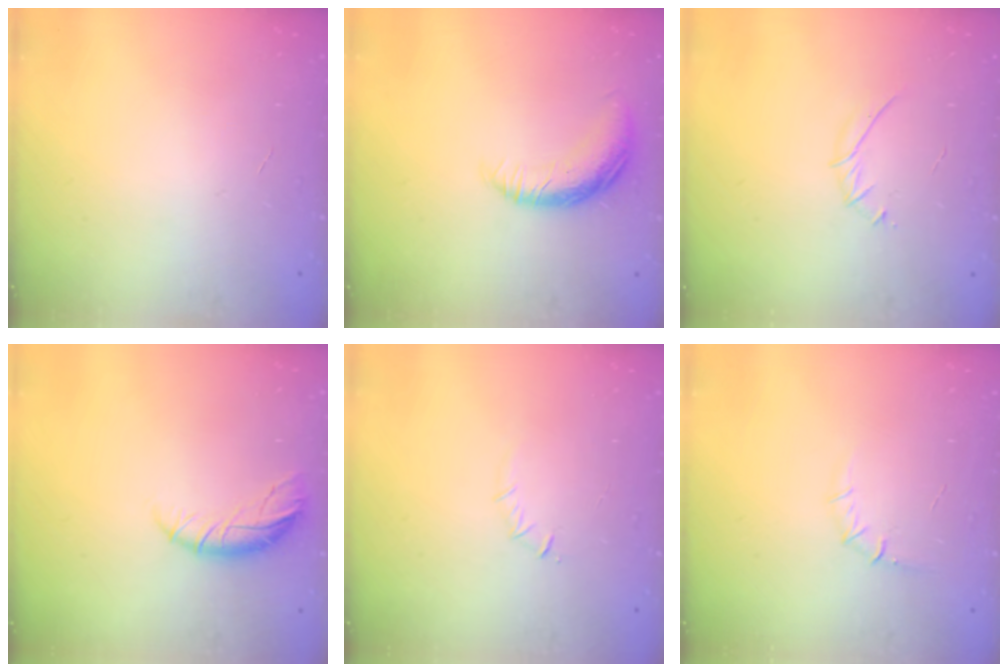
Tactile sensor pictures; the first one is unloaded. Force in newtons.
{"total": 12.1, "press": 12.1, "slide": 0.7}
{"total": 3.7, "press": 3.5, "slide": 0.9}
{"total": 8.4, "press": 8.2, "slide": 1.5}
{"total": 3.5, "press": 3.3, "slide": 1.2}
{"total": 6.1, "press": 5.7, "slide": 2.1}